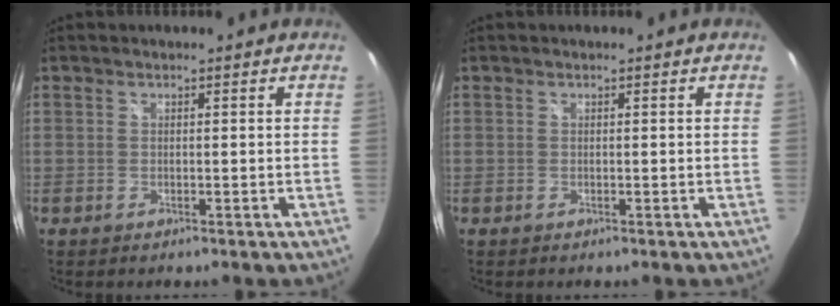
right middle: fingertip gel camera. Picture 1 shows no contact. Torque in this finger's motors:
{"motor_torque": [0.00, 0.00, 0.00, 0.00]}